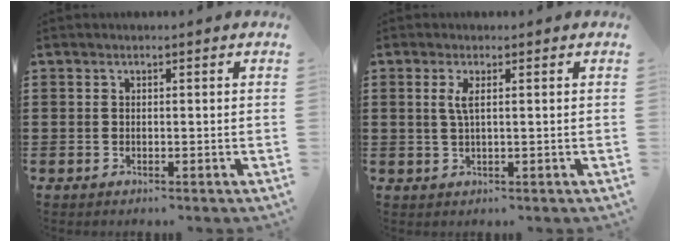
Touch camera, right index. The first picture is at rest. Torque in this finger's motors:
{"motor_torque": [0.30, -0.23, 0.09, 0.05]}